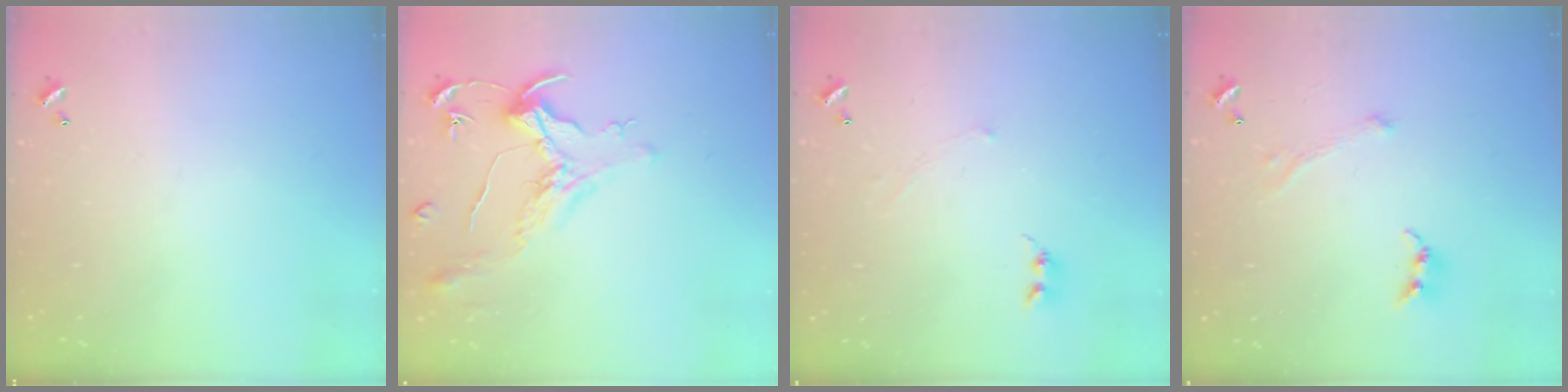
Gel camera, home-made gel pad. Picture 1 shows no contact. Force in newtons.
{"total": 1.6, "press": 1.4, "slide": 0.7}
{"total": 0.6, "press": 0.3, "slide": 0.5}
{"total": 0.8, "press": 0.7, "slide": 0.4}